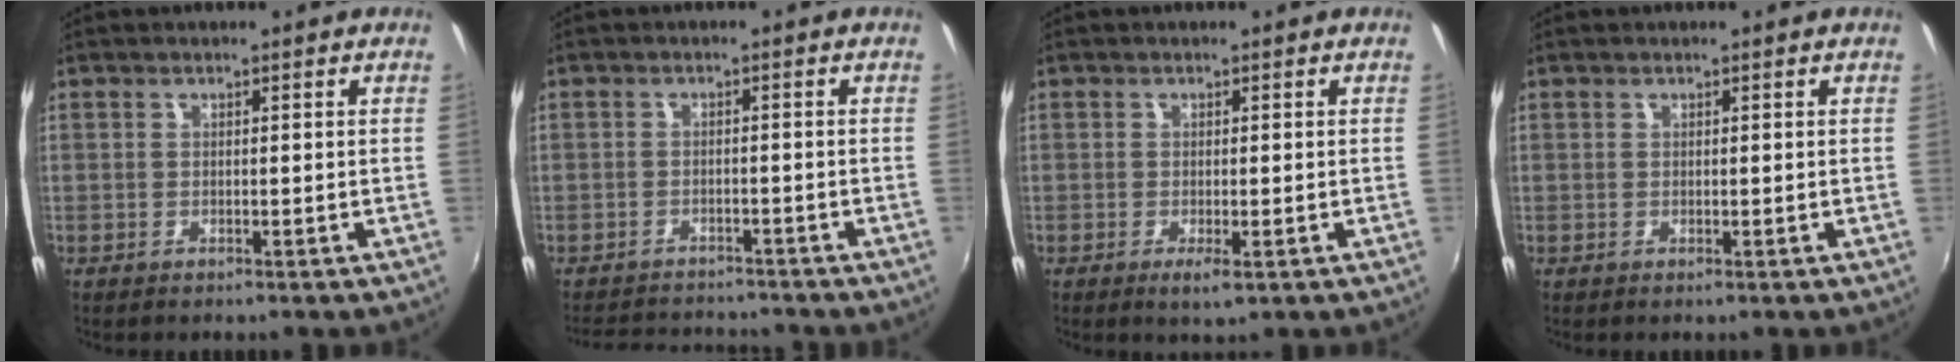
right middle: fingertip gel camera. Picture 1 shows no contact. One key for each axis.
{"total": 8.1, "fx": -7.5, "fy": 2.2, "fz": 2.0, "tx": -0.059, "ty": 0.013, "tz": -0.112}
{"total": 2.4, "fx": -0.9, "fy": 0.3, "fz": 2.1, "tx": -0.041, "ty": -0.009, "tz": -0.013}
{"total": 0.0}